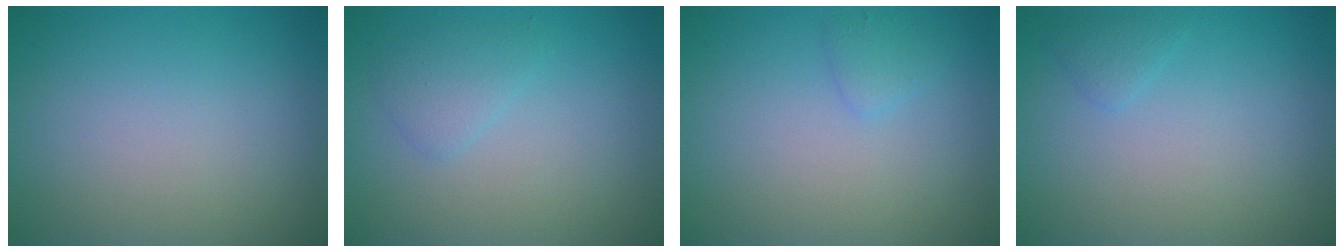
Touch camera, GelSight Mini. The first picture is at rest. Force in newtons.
{"total": 1.6, "press": 1.6, "slide": 0.0}
{"total": 1.0, "press": 1.0, "slide": 0.1}
{"total": 0.9, "press": 0.9, "slide": 0.1}